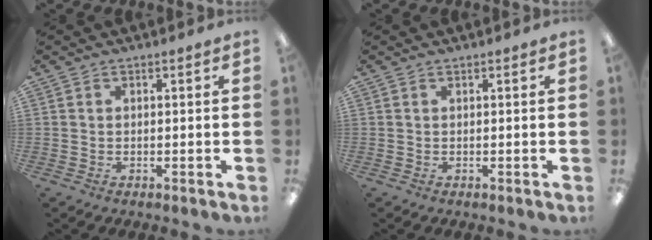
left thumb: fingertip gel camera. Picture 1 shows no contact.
{"total": 0.0}